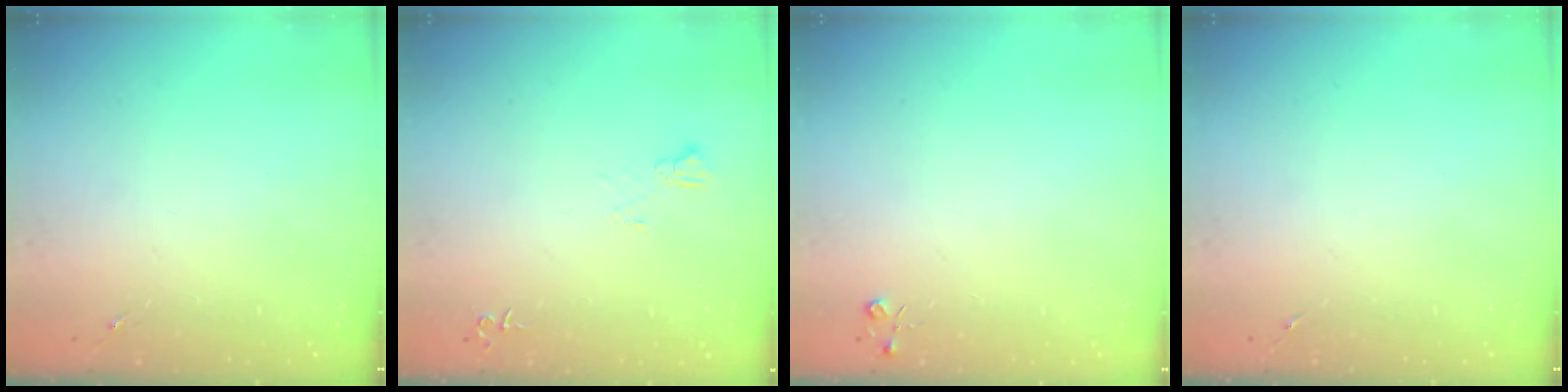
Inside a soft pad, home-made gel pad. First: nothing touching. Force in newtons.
{"total": 4.9, "press": 4.9, "slide": 0.6}
{"total": 3.0, "press": 3.0, "slide": 0.4}
{"total": 0.0}